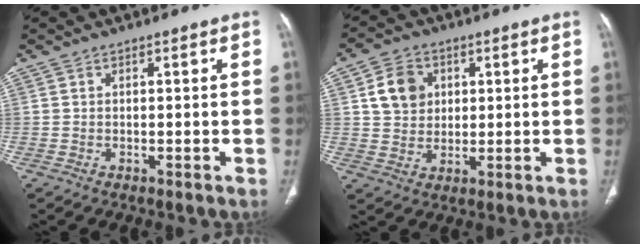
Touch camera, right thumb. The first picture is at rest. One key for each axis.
{"total": 7.6, "fx": 2.3, "fy": 6.3, "fz": 3.7, "tx": -0.043, "ty": -0.006, "tz": 0.043}